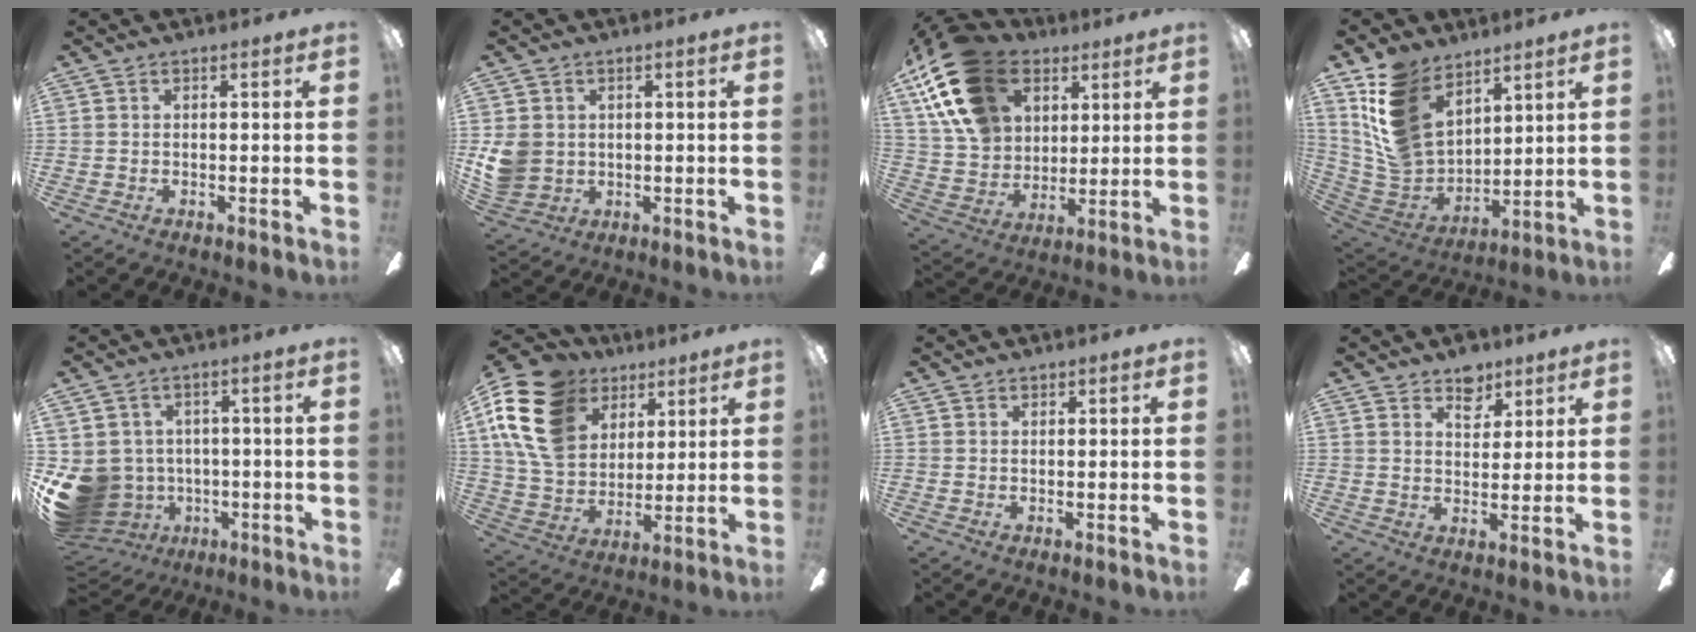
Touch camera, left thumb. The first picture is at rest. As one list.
[{"total": 7.4, "force": [1.2, 6.8, 2.8], "torque": [-0.067, 0.008, 0.027]}, {"total": 21.2, "force": [11.0, 14.3, 11.2], "torque": [-0.232, -0.035, 0.208]}, {"total": 16.1, "force": [9.5, 10.5, 7.7], "torque": [-0.198, -0.049, 0.184]}, {"total": 11.2, "force": [-2.1, 10.3, 4.1], "torque": [-0.118, 0.008, -0.031]}, {"total": 20.0, "force": [9.4, 14.2, 10.6], "torque": [-0.238, -0.029, 0.178]}, {"total": 0.9, "force": [0.8, 0.4, 0.0], "torque": [0.000, 0.000, 0.016]}, {"total": 6.2, "force": [4.6, 3.8, 1.7], "torque": [-0.011, -0.021, 0.078]}]